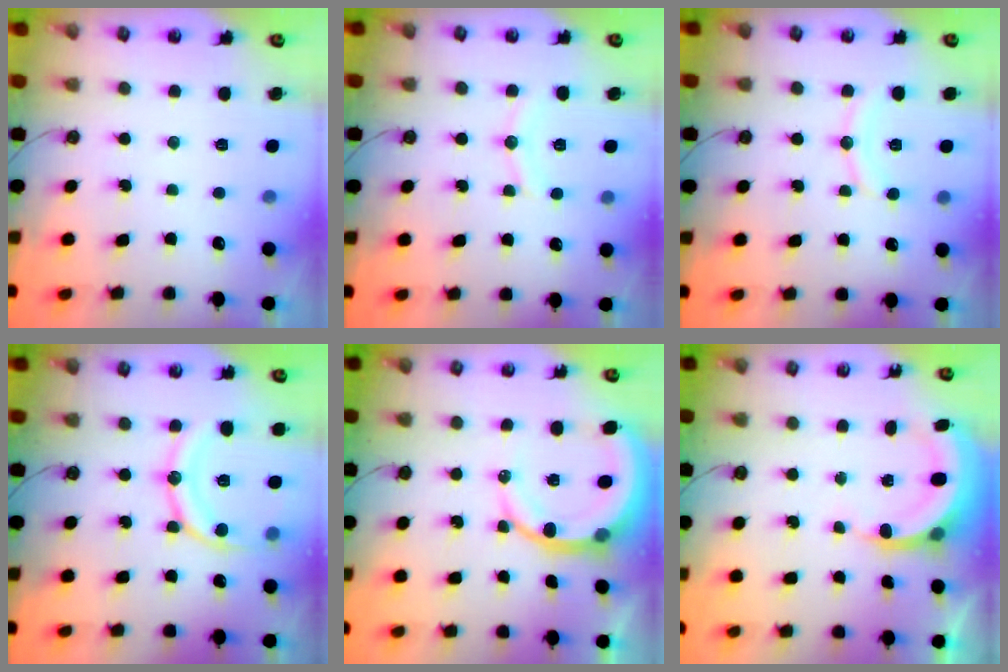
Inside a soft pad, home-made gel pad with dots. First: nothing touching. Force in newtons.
{"total": 8.1, "press": 8.1, "slide": 0.8}
{"total": 9.7, "press": 9.7, "slide": 1.1}
{"total": 15.7, "press": 15.6, "slide": 1.7}
{"total": 11.0, "press": 10.8, "slide": 1.5}
{"total": 6.1, "press": 6.1, "slide": 1.0}